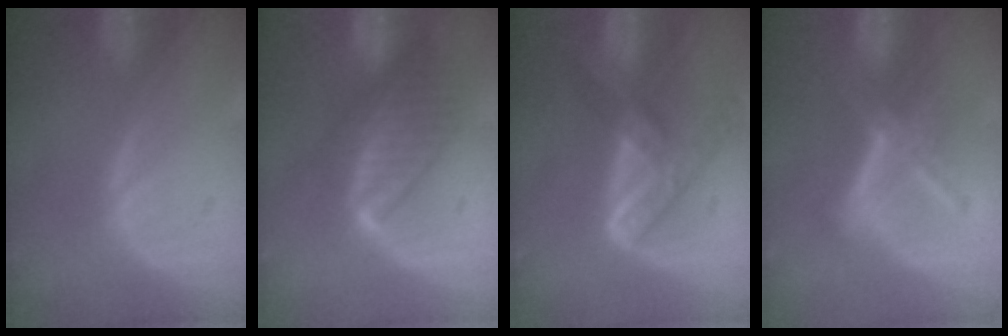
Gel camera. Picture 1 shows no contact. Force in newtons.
{"total": 6.4, "press": 6.4, "slide": 0.8}
{"total": 7.3, "press": 6.1, "slide": 3.9}
{"total": 6.1, "press": 5.2, "slide": 3.2}